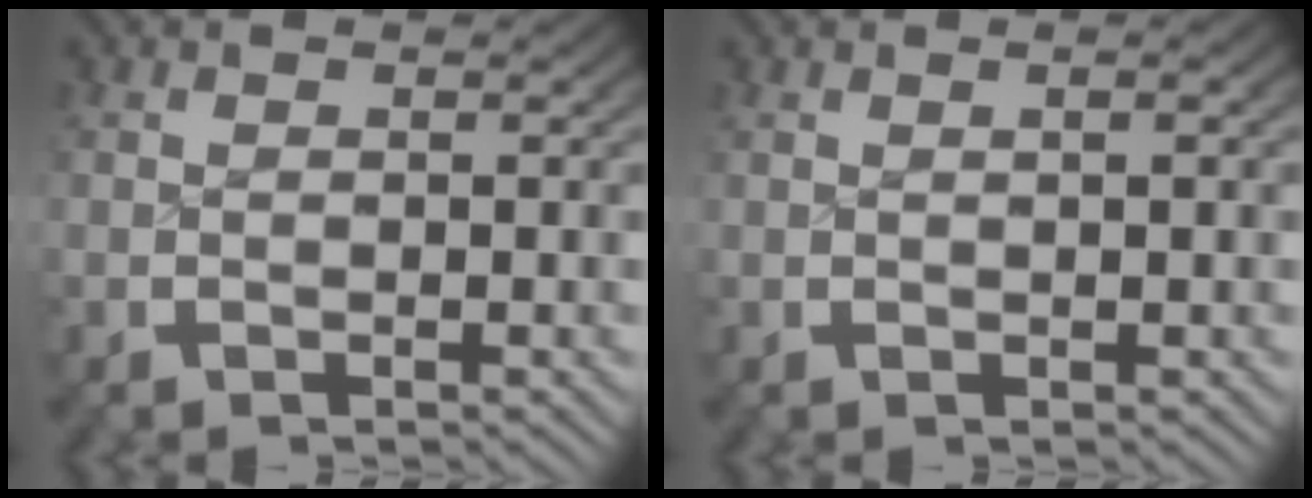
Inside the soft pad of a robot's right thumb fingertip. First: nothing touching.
{"total": 0.9, "force": [0.2, 0.0, 0.9], "torque": [-0.016, 0.001, 0.007]}